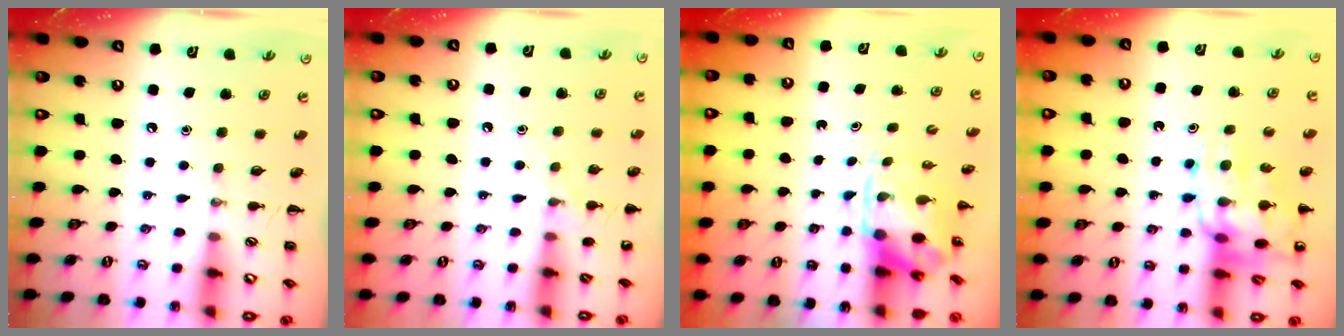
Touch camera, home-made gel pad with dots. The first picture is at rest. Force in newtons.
{"total": 6.5, "press": 6.2, "slide": 1.9}
{"total": 3.7, "press": 3.6, "slide": 0.9}
{"total": 17.1, "press": 16.8, "slide": 3.3}